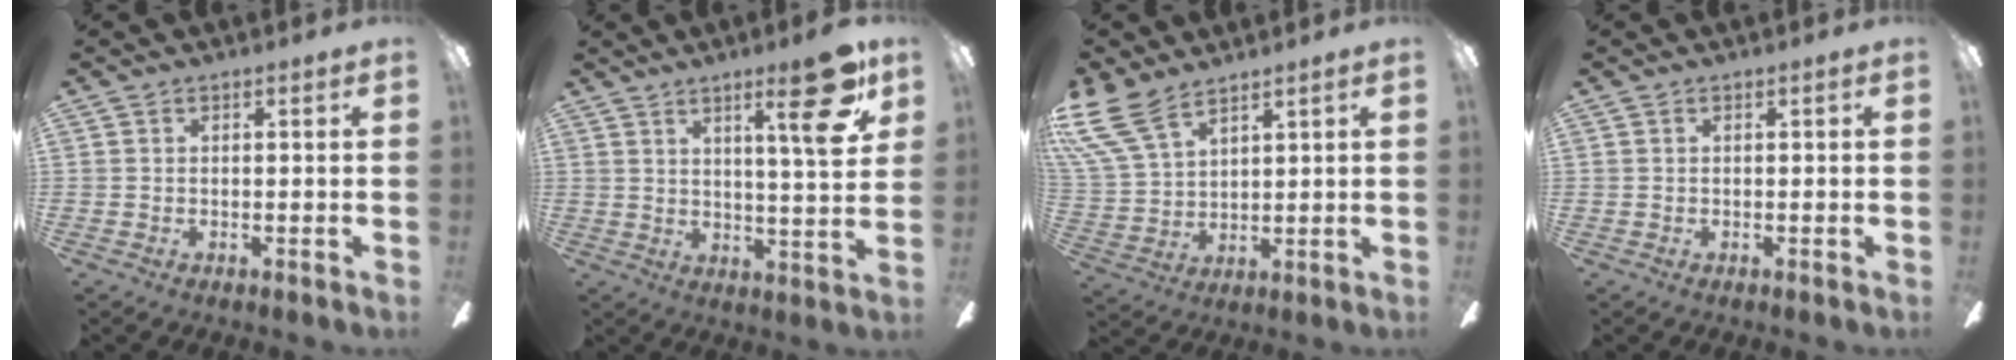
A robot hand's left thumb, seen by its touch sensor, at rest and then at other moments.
{"total": 13.8, "force": [7.7, 2.5, 11.1], "torque": [-0.145, -0.036, 0.108]}
{"total": 14.0, "force": [9.5, 6.3, 8.1], "torque": [-0.202, -0.044, 0.179]}
{"total": 0.0}